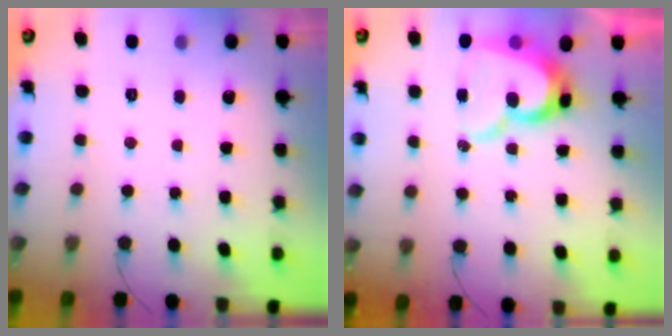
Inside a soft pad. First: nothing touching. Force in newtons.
{"total": 13.1, "press": 13.0, "slide": 1.2}